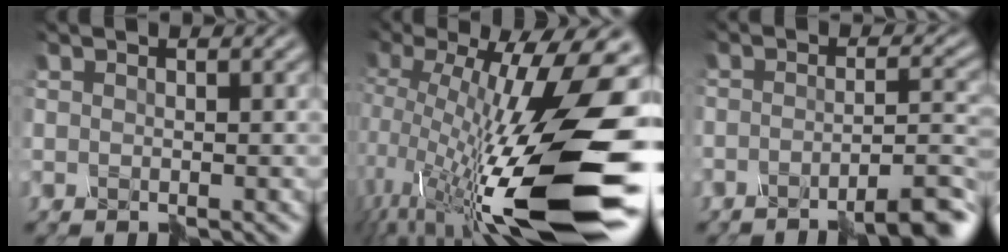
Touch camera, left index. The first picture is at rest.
{"total": 16.3, "force": [-3.8, 3.7, 15.4], "torque": [-0.277, -0.004, -0.067]}
{"total": 5.7, "force": [-4.7, 0.2, 3.2], "torque": [-0.039, 0.006, -0.074]}